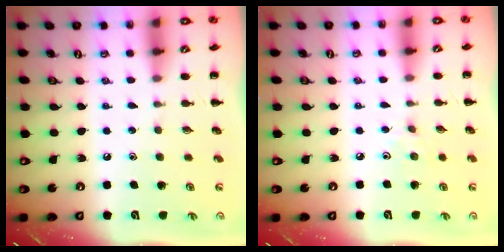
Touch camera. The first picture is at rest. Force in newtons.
{"total": 2.7, "press": 2.5, "slide": 0.9}